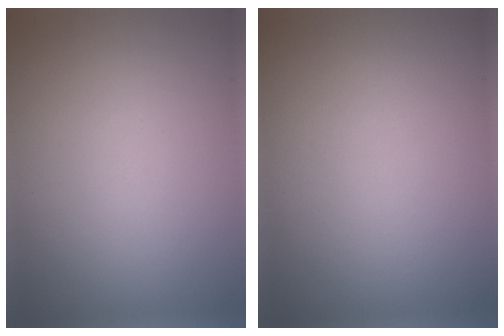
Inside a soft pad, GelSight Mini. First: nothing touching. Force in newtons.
{"total": 0.0}